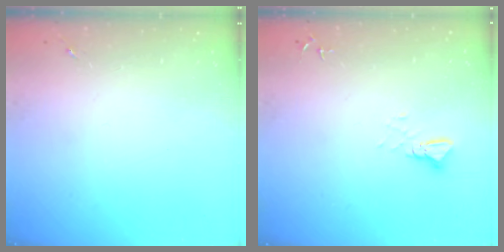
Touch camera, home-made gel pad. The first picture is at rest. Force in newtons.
{"total": 2.4, "press": 2.4, "slide": 0.1}